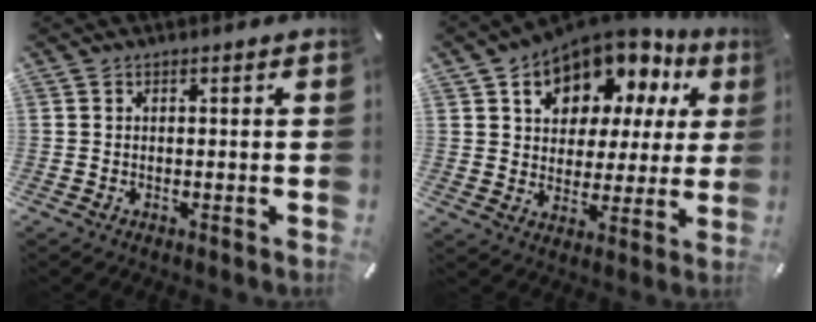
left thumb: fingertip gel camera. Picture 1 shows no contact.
{"total": 11.8, "force": [7.0, 8.4, 4.5], "torque": [-0.079, -0.056, 0.126]}